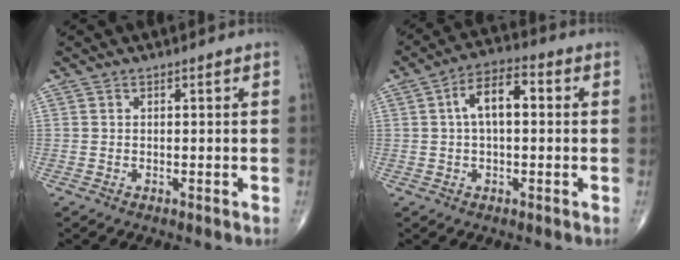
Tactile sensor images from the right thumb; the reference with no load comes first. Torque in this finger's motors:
{"motor_torque": [0.64, 2.09, 0.42, -0.45, 0.17]}